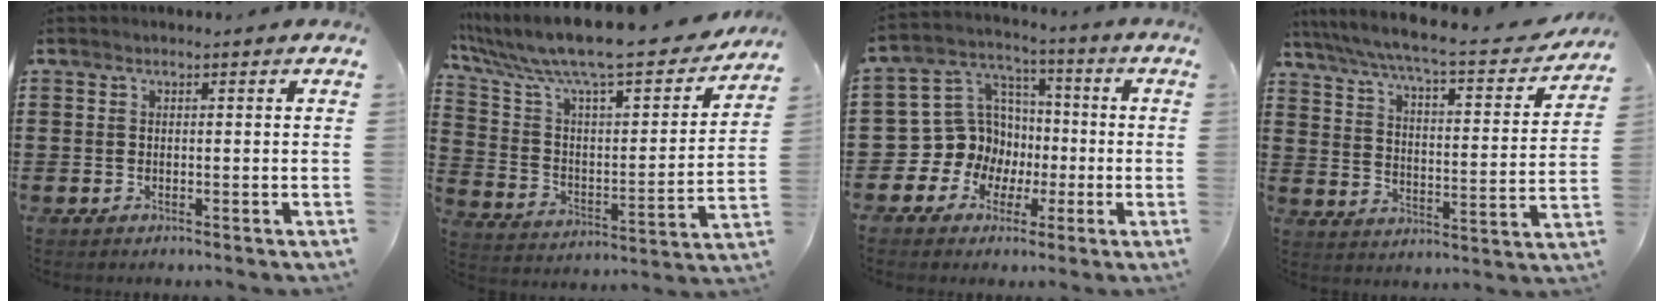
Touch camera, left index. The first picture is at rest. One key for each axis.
{"total": 11.7, "fx": 9.8, "fy": 1.3, "fz": 6.2, "tx": -0.161, "ty": -0.070, "tz": 0.164}
{"total": 10.4, "fx": -1.2, "fy": 10.1, "fz": 2.0, "tx": -0.089, "ty": -0.006, "tz": -0.016}
{"total": 6.2, "fx": 5.5, "fy": 0.1, "fz": 3.0, "tx": -0.084, "ty": -0.043, "tz": 0.086}